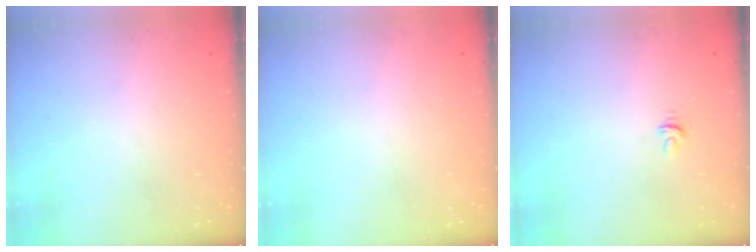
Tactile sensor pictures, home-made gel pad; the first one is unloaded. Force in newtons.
{"total": 0.0}
{"total": 4.0, "press": 3.9, "slide": 0.4}